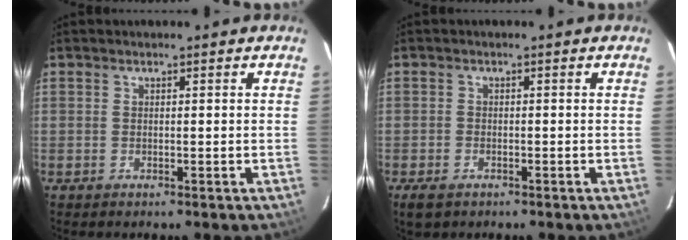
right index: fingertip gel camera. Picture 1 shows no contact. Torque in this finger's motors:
{"motor_torque": [0.08, -0.04, -0.21, -0.06]}